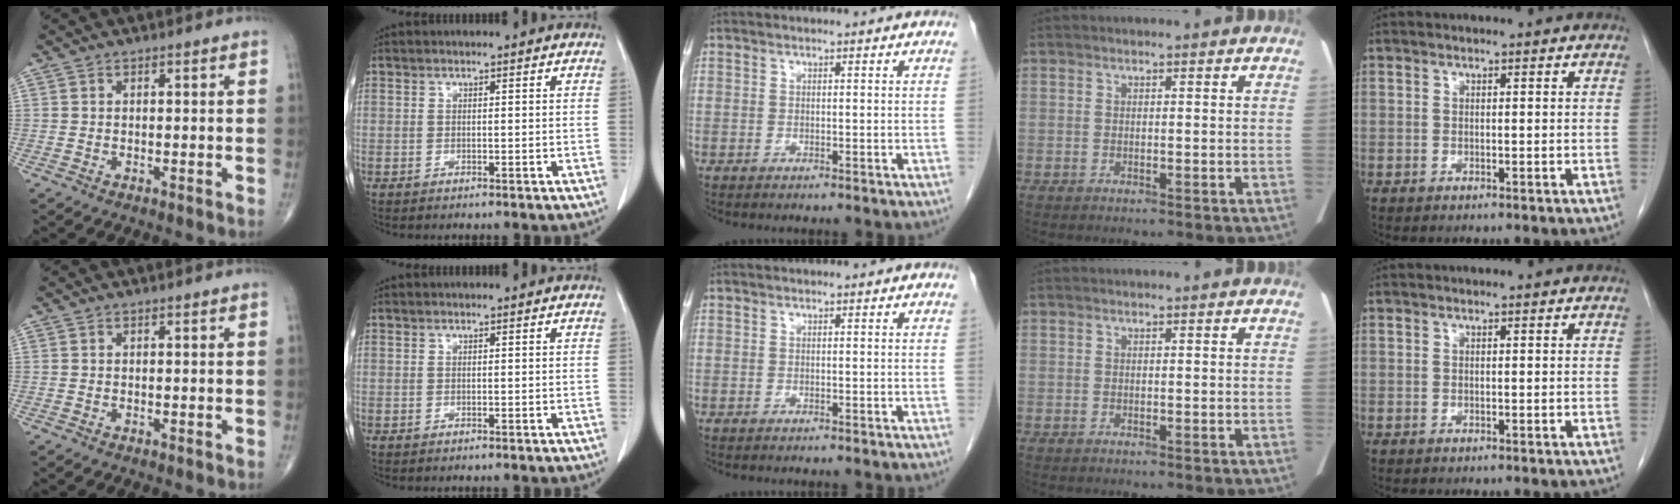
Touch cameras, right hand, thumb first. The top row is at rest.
{}